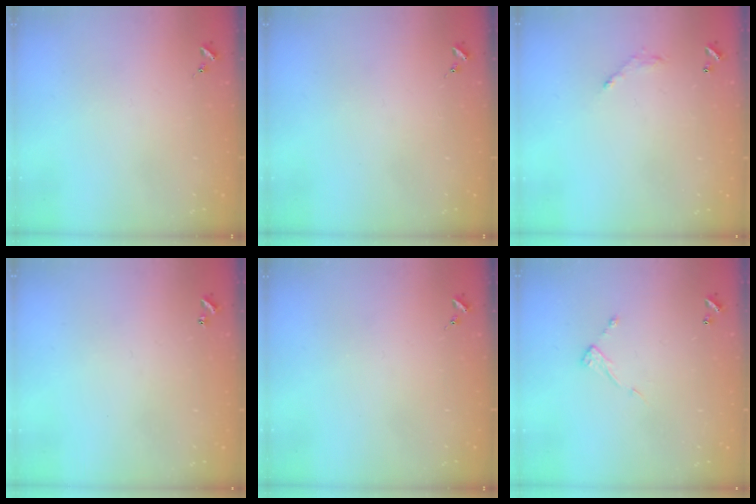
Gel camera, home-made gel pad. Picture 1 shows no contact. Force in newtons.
{"total": 0.0}
{"total": 6.2, "press": 6.2, "slide": 0.4}
{"total": 1.0, "press": 1.0, "slide": 0.2}
{"total": 0.0}
{"total": 6.4, "press": 6.4, "slide": 0.2}